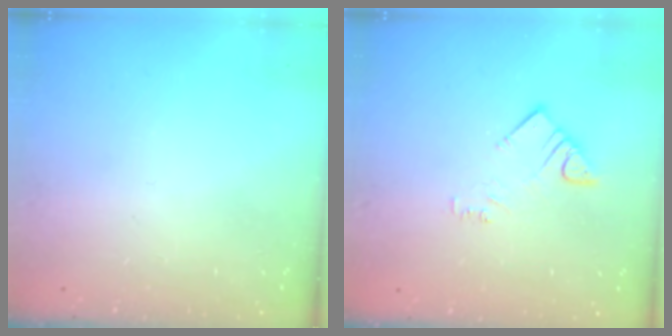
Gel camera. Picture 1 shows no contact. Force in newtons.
{"total": 3.1, "press": 3.0, "slide": 0.4}